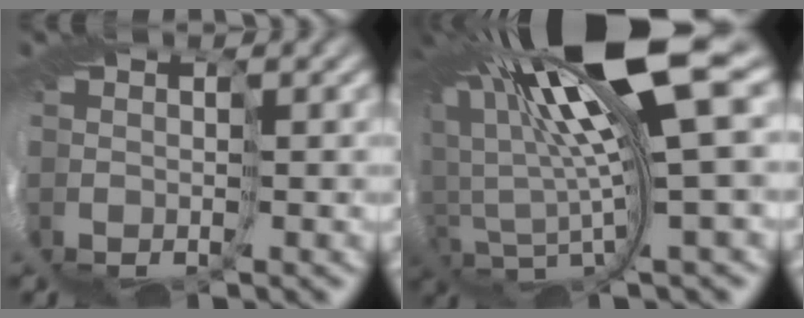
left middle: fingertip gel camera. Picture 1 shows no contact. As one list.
[{"total": 12.1, "force": [6.9, 1.3, 9.9], "torque": [-0.214, 0.008, 0.120]}]